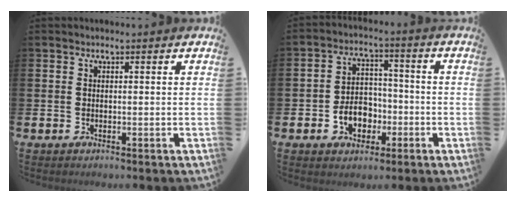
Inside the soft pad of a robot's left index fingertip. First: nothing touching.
{"total": 5.8, "force": [-2.2, 4.5, 2.9], "torque": [-0.040, 0.010, -0.046]}